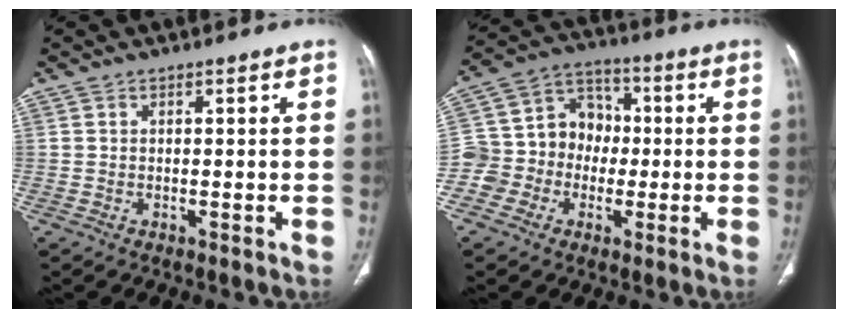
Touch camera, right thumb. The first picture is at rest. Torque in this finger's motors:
{"motor_torque": [0.34, 0.19, 0.53, -0.33, 0.01]}